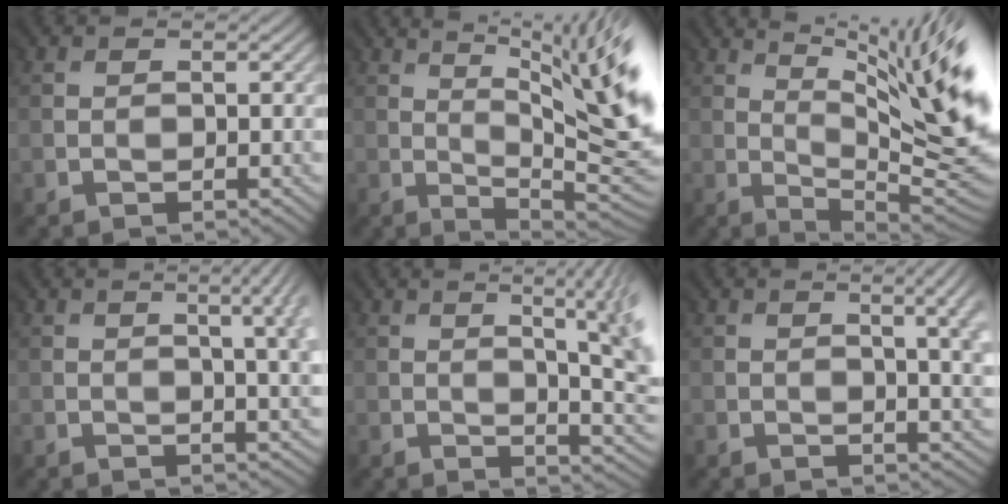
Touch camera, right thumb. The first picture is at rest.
{"total": 11.4, "force": [3.8, 2.2, 10.5], "torque": [-0.136, 0.022, 0.068]}
{"total": 13.6, "force": [5.0, 2.8, 12.4], "torque": [-0.155, 0.021, 0.094]}
{"total": 7.4, "force": [1.4, 2.7, 6.8], "torque": [-0.046, 0.032, 0.004]}
{"total": 9.5, "force": [1.6, 2.6, 9.0], "torque": [-0.098, 0.031, 0.025]}
{"total": 6.5, "force": [1.2, 2.5, 5.9], "torque": [-0.040, 0.021, 0.005]}